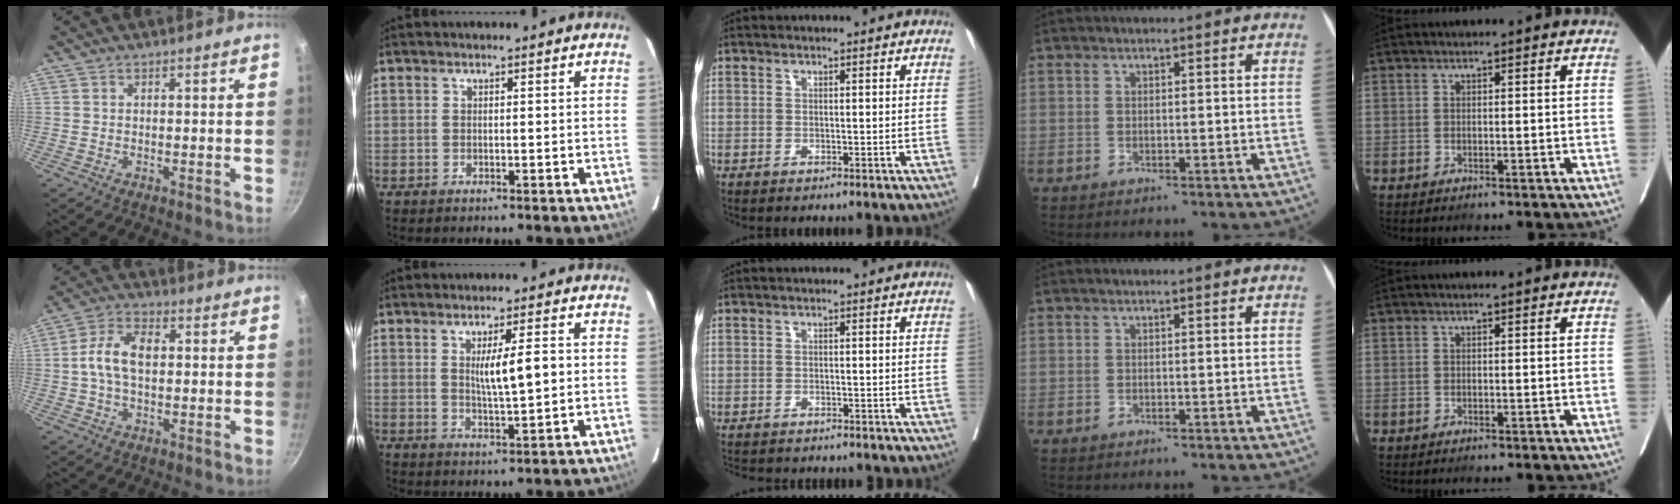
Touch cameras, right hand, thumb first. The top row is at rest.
{"thumb": {"total": 8.9, "force": [0.5, 5.2, 7.2], "torque": [-0.139, 0.020, 0.006]}, "index": {"total": 6.4, "force": [0.9, 0.7, 6.3], "torque": [-0.103, -0.002, 0.017]}, "middle": {"total": 6.2, "force": [-5.6, 1.6, 2.1], "torque": [-0.028, -0.003, -0.076]}}